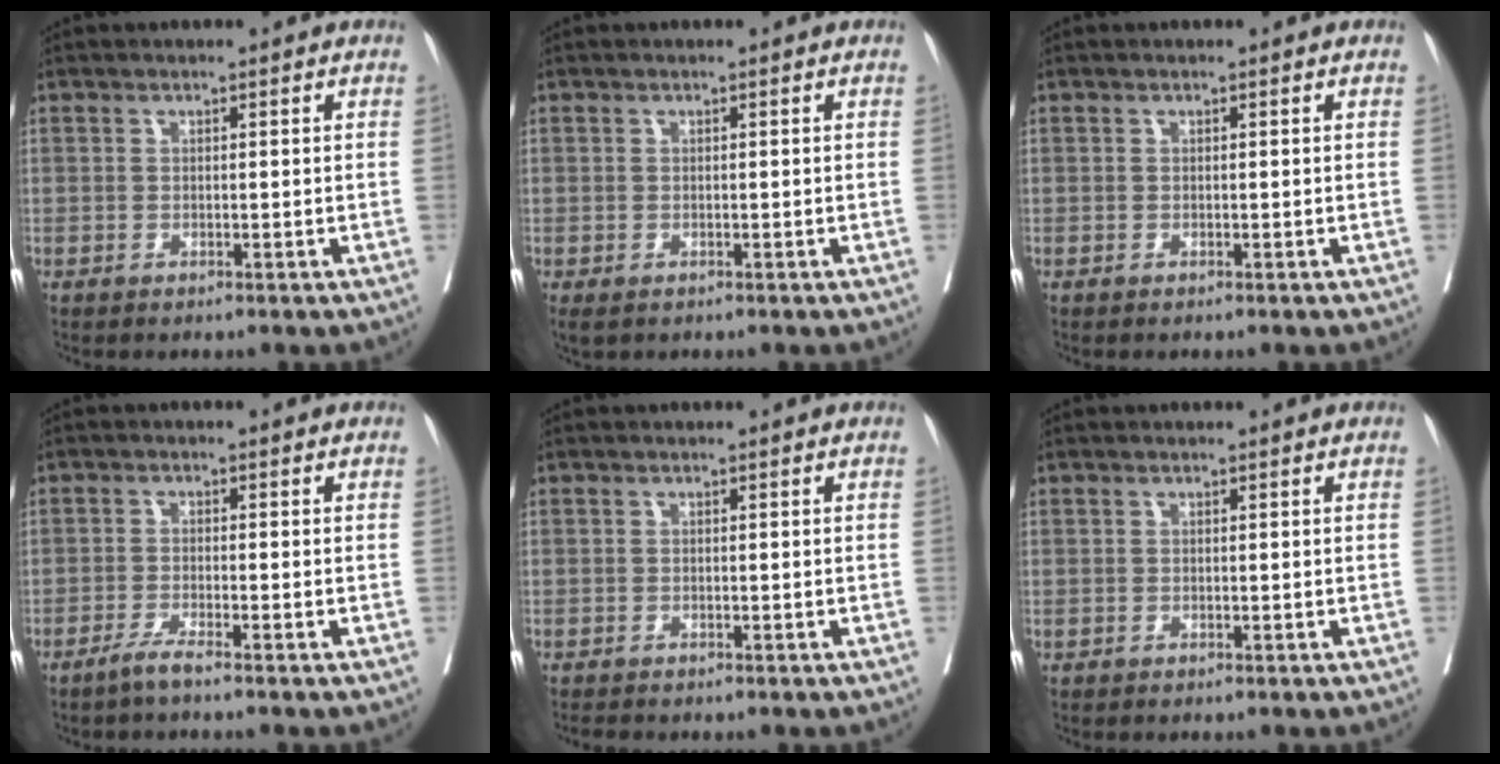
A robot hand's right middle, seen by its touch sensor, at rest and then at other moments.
{"total": 1.4, "force": [-0.7, 0.9, 0.8], "torque": [-0.012, -0.003, -0.005]}
{"total": 0.0}
{"total": 2.3, "force": [-1.9, -0.4, 1.3], "torque": [-0.030, -0.004, -0.041]}
{"total": 1.0, "force": [-0.9, 0.2, 0.2], "torque": [-0.009, -0.003, -0.015]}
{"total": 0.0}